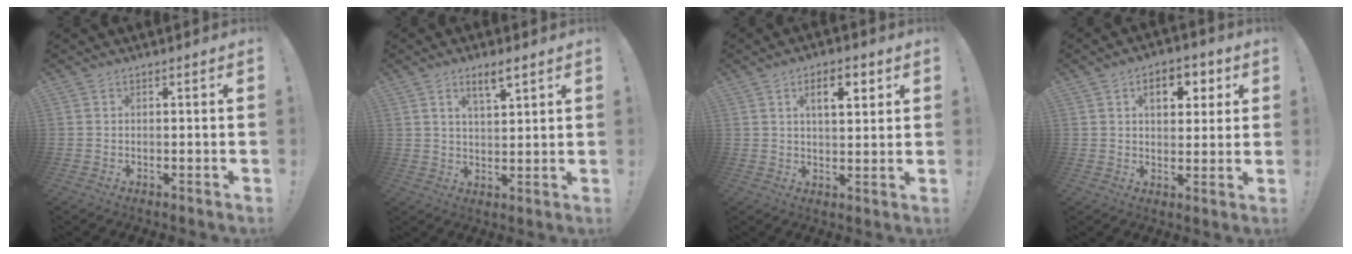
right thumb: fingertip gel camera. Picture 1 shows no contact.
{"total": 5.7, "force": [3.7, 1.9, 3.9], "torque": [-0.064, -0.016, 0.064]}
{"total": 7.4, "force": [3.1, 3.1, 5.9], "torque": [-0.080, -0.006, 0.046]}
{"total": 8.4, "force": [3.0, 5.3, 5.8], "torque": [-0.074, -0.001, 0.048]}